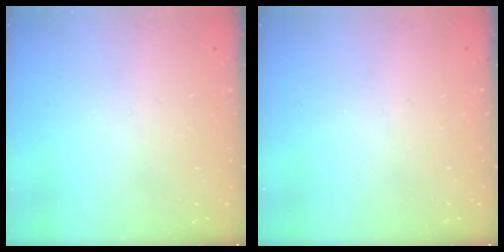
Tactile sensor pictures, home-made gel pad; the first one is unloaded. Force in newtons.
{"total": 0.0}